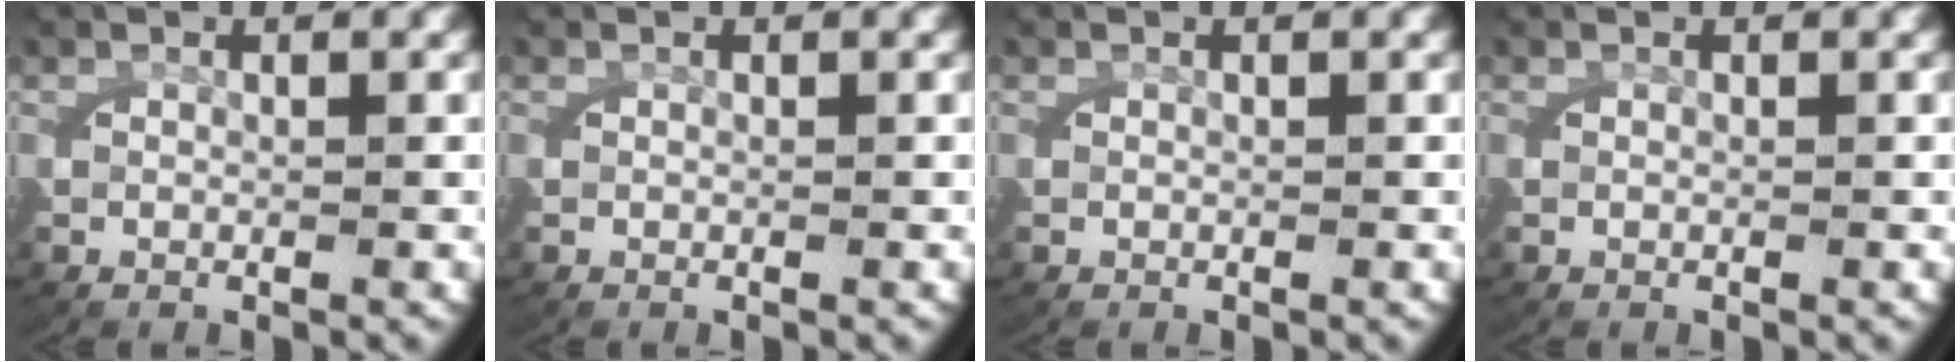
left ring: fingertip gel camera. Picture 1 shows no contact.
{"total": 0.0}
{"total": 0.0}
{"total": 0.8, "force": [0.1, -0.8, -0.3], "torque": [0.000, -0.007, 0.009]}